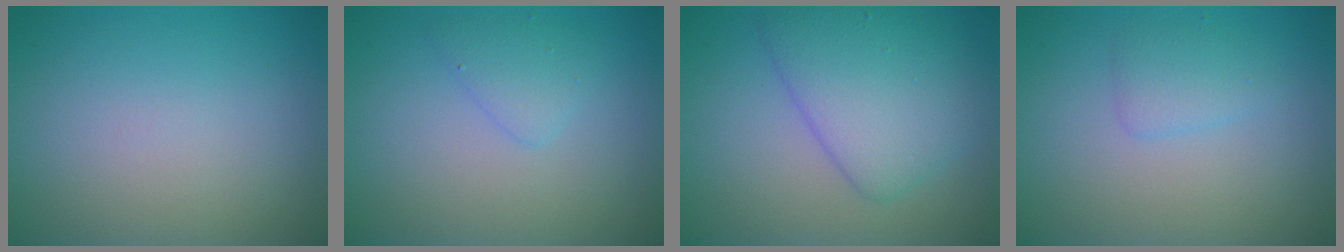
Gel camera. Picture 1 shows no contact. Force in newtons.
{"total": 1.7, "press": 1.6, "slide": 0.1}
{"total": 5.5, "press": 5.5, "slide": 0.2}
{"total": 1.6, "press": 1.6, "slide": 0.1}